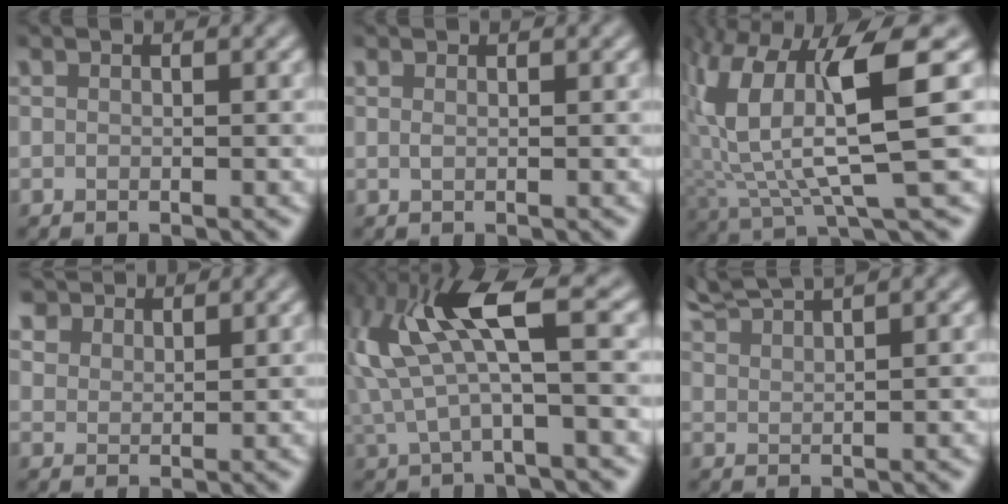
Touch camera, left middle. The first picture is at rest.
{"total": 0.5, "force": [0.3, 0.2, 0.4], "torque": [-0.010, -0.001, 0.003]}
{"total": 9.7, "force": [2.4, 2.4, 9.1], "torque": [-0.180, -0.007, 0.048]}
{"total": 3.6, "force": [3.0, 1.7, 0.8], "torque": [-0.030, -0.011, 0.067]}
{"total": 7.5, "force": [2.5, 1.9, 6.9], "torque": [-0.154, 0.007, 0.049]}
{"total": 4.4, "force": [4.0, 0.5, 1.7], "torque": [-0.027, 0.018, 0.069]}